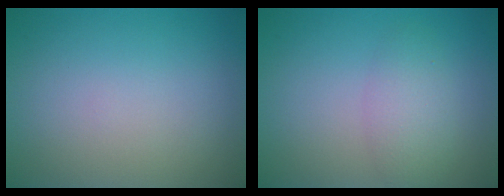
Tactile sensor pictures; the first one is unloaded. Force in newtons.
{"total": 2.6, "press": 2.6, "slide": 0.2}